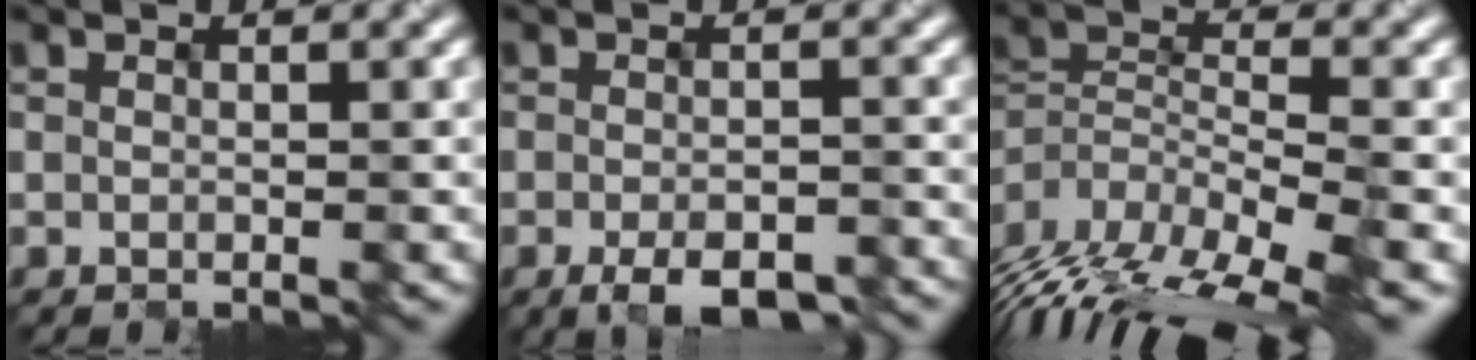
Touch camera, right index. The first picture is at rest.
{"total": 3.8, "force": [-2.4, 1.4, 2.5], "torque": [-0.038, -0.004, -0.033]}
{"total": 13.5, "force": [-9.9, 5.7, 7.1], "torque": [-0.127, 0.000, -0.138]}